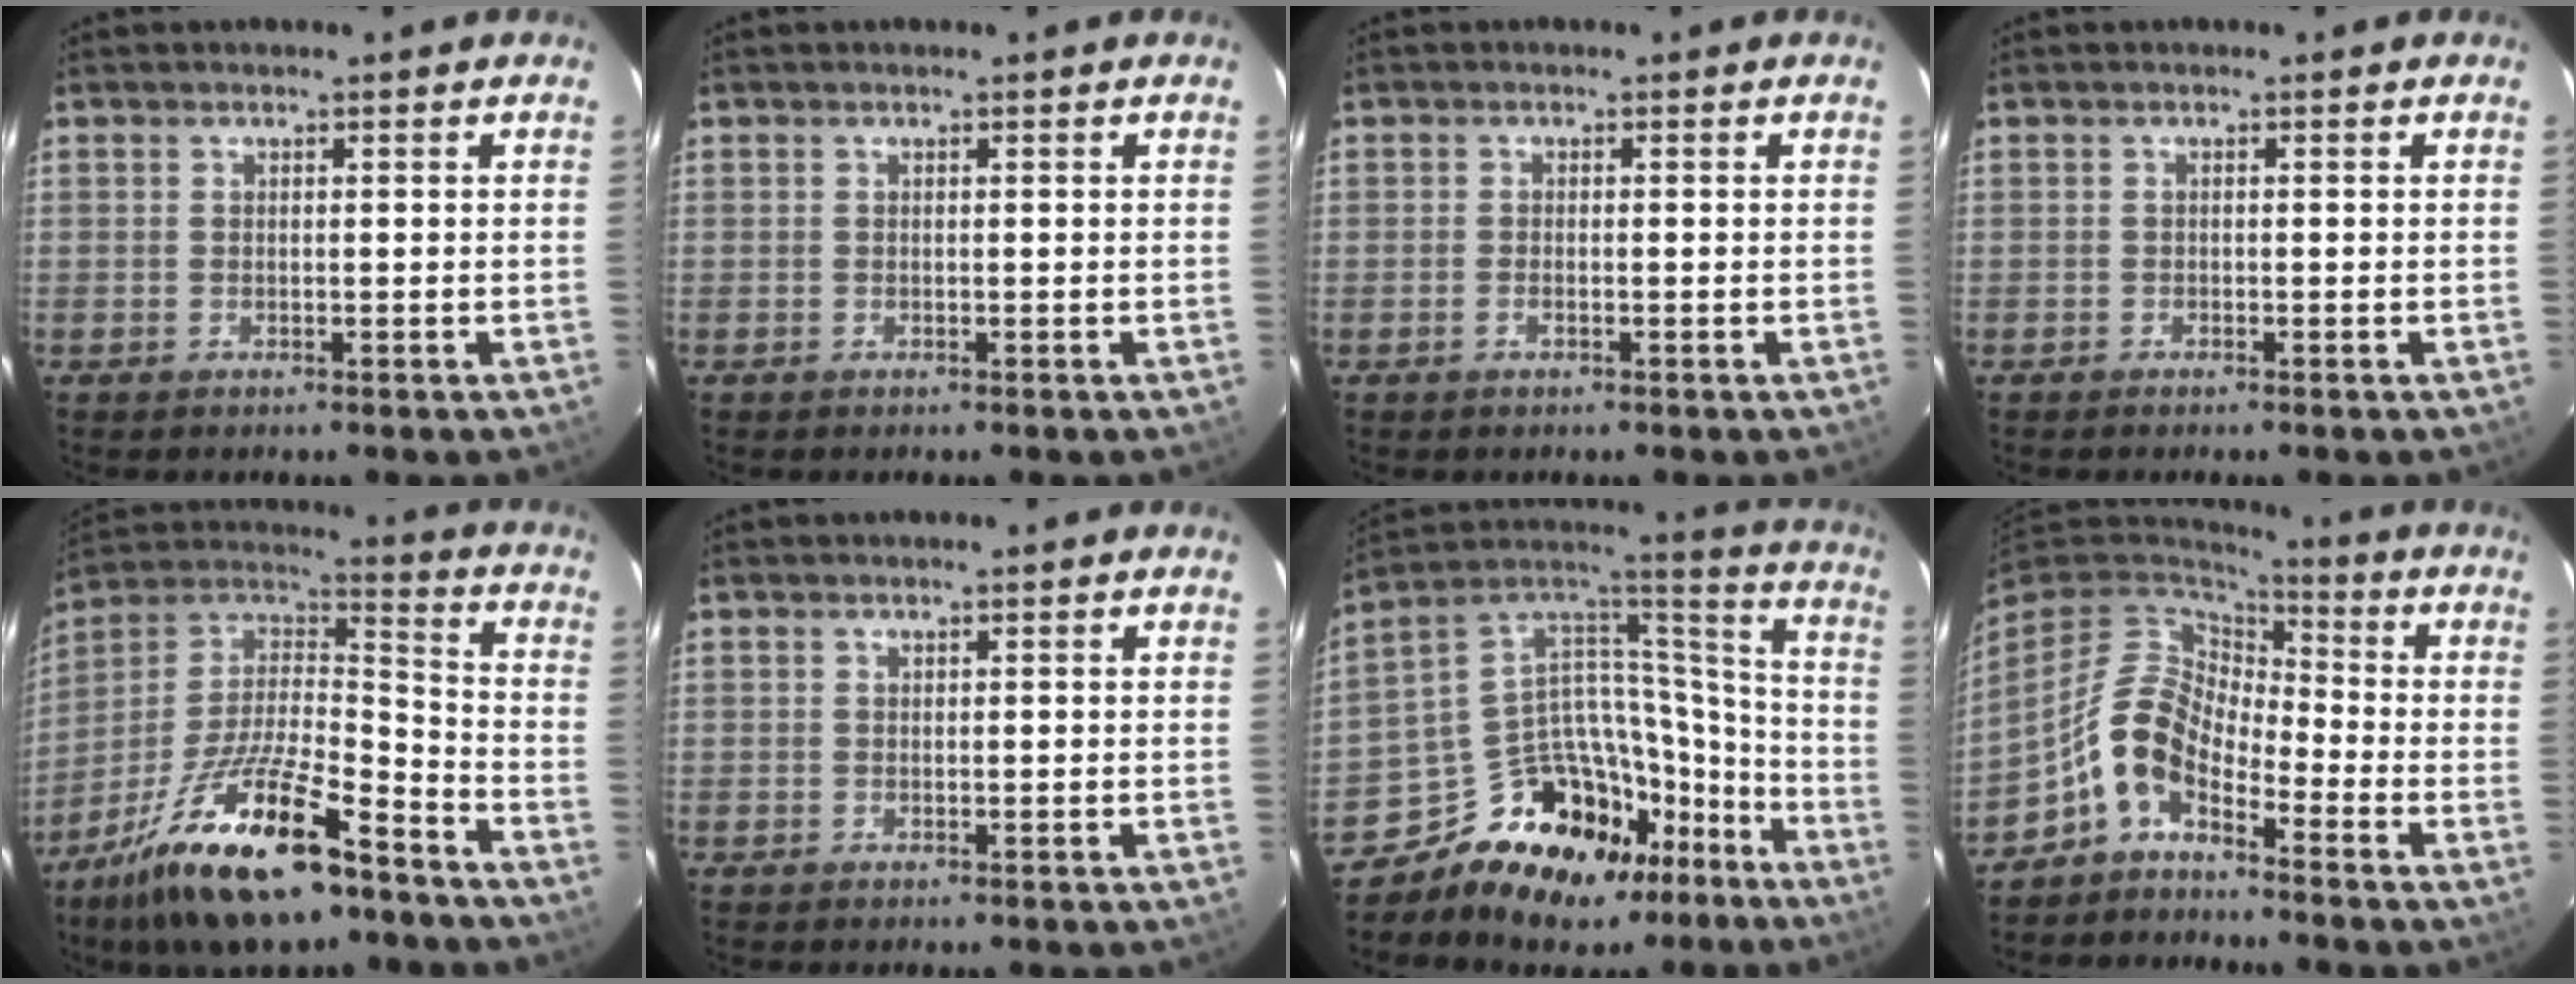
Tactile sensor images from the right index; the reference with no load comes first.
{"total": 0.0}
{"total": 0.9, "force": [-0.5, 0.3, 0.7], "torque": [-0.015, -0.001, -0.009]}
{"total": 0.0}
{"total": 22.8, "force": [-14.3, 7.3, 16.2], "torque": [-0.313, -0.010, -0.250]}
{"total": 0.0}
{"total": 21.9, "force": [-15.1, 12.9, 9.3], "torque": [-0.165, 0.067, -0.221]}
{"total": 9.9, "force": [-5.3, 5.4, 6.5], "torque": [-0.133, 0.017, -0.117]}